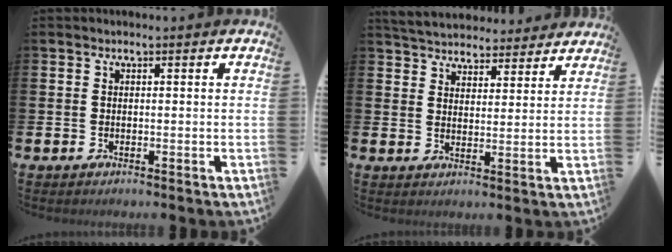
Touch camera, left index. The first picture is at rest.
{"total": 5.2, "force": [5.0, 1.2, -0.1], "torque": [-0.025, -0.030, 0.091]}